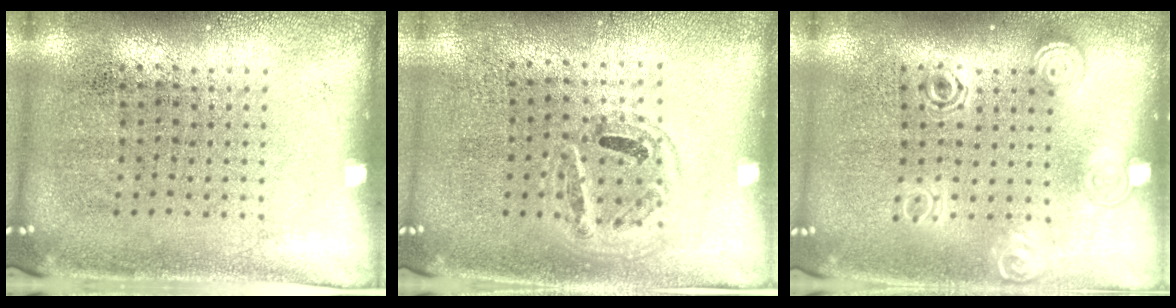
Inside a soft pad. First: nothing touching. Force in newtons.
{"total": 1.0, "press": 0.9, "slide": 0.3}
{"total": 1.5, "press": 1.2, "slide": 0.9}